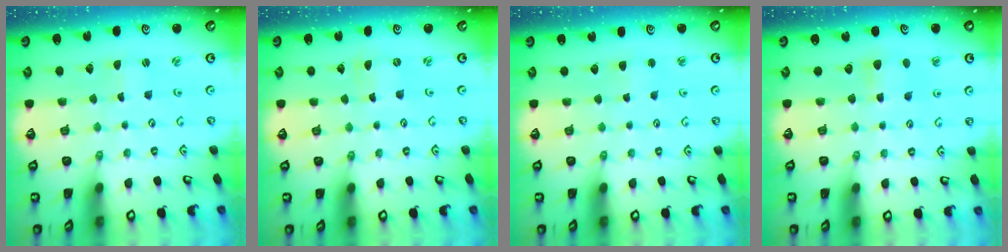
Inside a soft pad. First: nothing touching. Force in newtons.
{"total": 0.0}
{"total": 2.8, "press": 2.7, "slide": 0.4}
{"total": 5.5, "press": 5.5, "slide": 0.6}